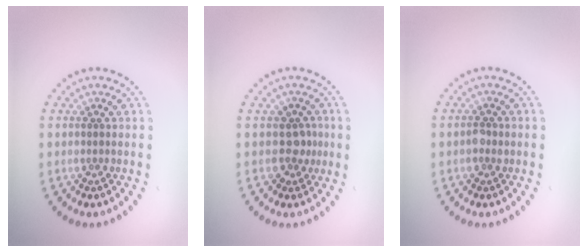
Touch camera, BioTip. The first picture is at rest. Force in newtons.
{"total": 1.9, "press": 1.4, "slide": 1.3}
{"total": 1.1, "press": 1.1, "slide": 0.2}